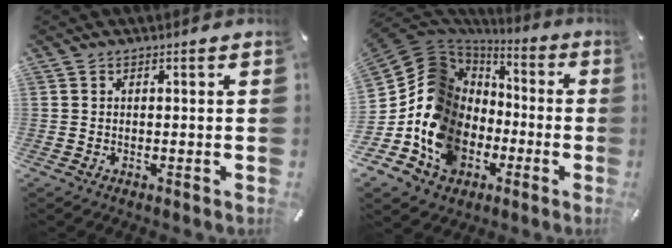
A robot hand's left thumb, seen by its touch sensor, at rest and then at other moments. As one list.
[{"total": 15.9, "force": [-3.9, 14.0, 6.5], "torque": [-0.175, -0.002, -0.062]}]